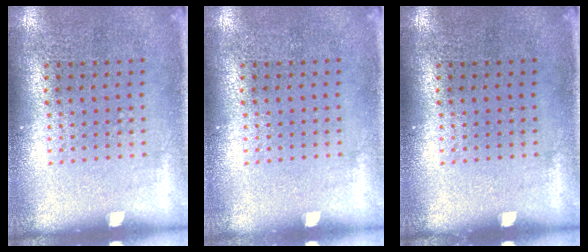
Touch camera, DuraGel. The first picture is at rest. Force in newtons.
{"total": 0.0}
{"total": 0.0}